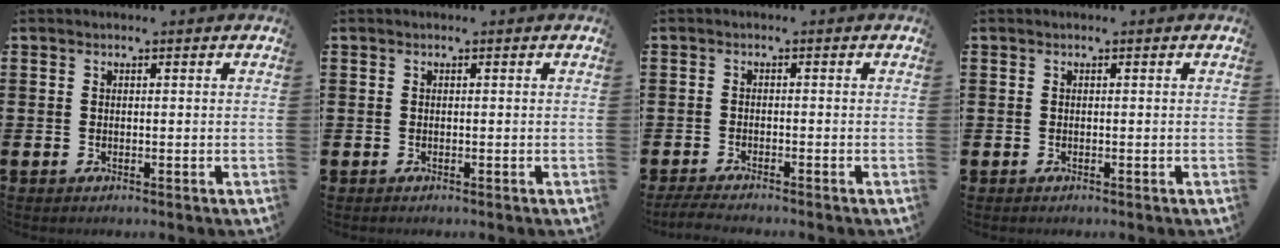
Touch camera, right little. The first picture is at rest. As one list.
[{"total": 0.0}, {"total": 1.7, "force": [-1.5, 0.0, 0.7], "torque": [-0.011, 0.003, -0.030]}, {"total": 0.0}]